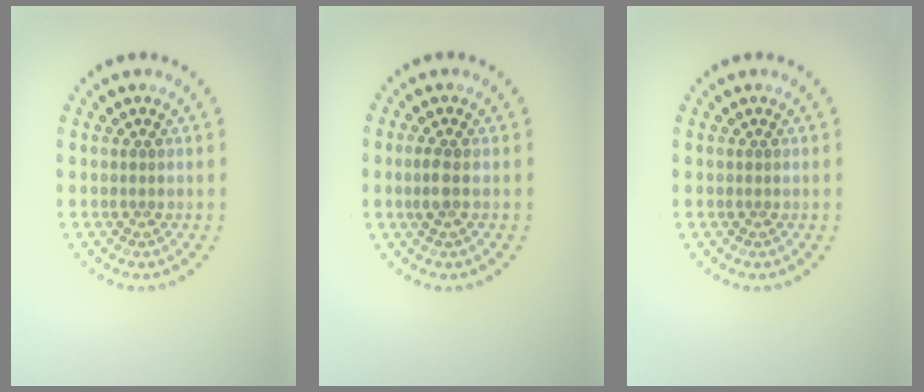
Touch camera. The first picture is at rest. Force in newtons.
{"total": 1.4, "press": 1.3, "slide": 0.5}
{"total": 0.0}